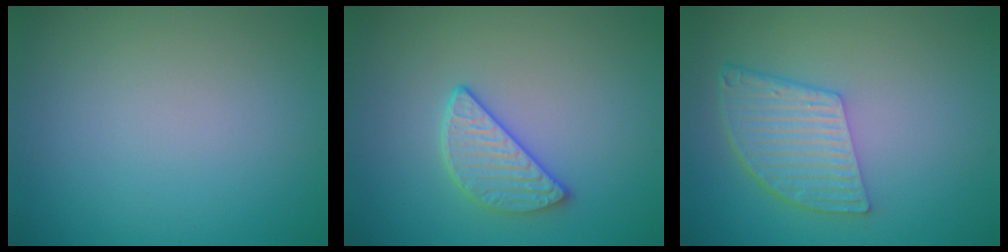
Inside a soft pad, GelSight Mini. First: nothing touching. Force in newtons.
{"total": 2.9, "press": 2.6, "slide": 1.1}
{"total": 5.6, "press": 4.1, "slide": 3.7}